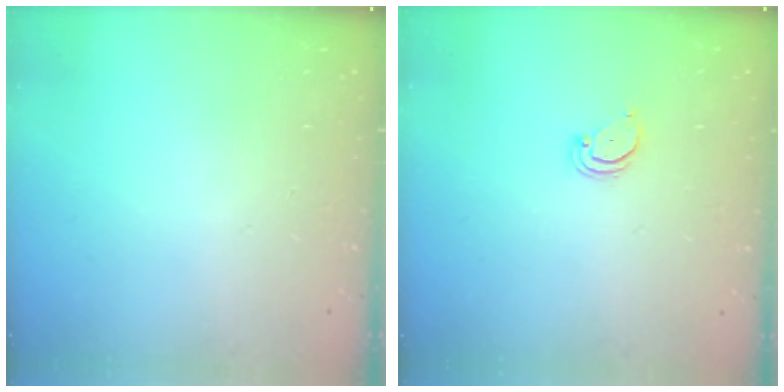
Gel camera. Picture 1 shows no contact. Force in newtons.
{"total": 2.0, "press": 2.0, "slide": 0.2}